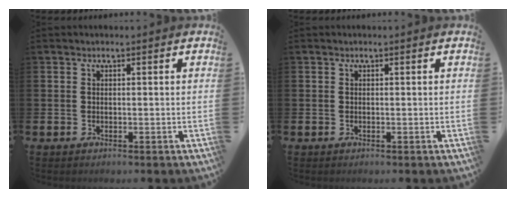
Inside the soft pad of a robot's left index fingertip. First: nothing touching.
{"total": 0.0}